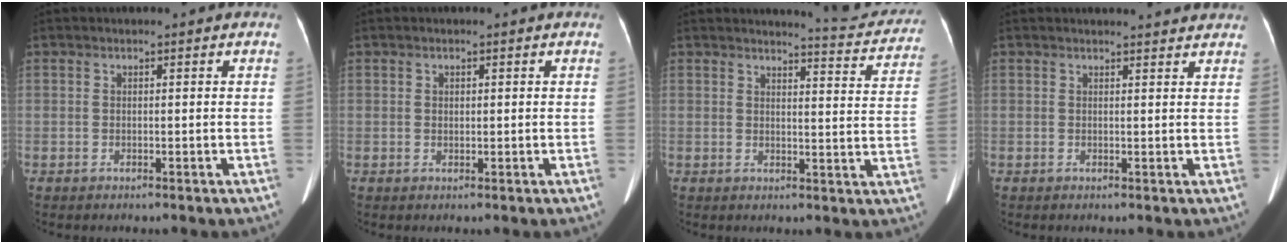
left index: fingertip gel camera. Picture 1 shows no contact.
{"total": 0.8, "force": [0.1, 0.7, 0.5], "torque": [-0.013, -0.001, 0.004]}
{"total": 8.8, "force": [8.7, 0.3, 0.9], "torque": [-0.005, -0.036, 0.088]}
{"total": 5.3, "force": [5.2, 0.4, 1.1], "torque": [-0.013, 0.008, 0.046]}